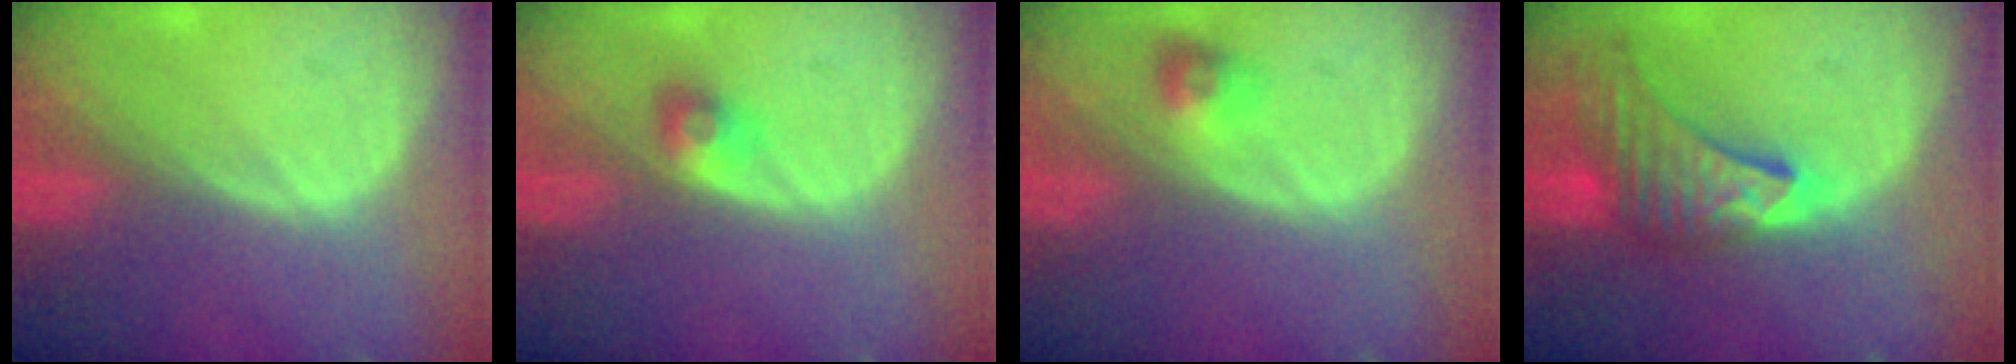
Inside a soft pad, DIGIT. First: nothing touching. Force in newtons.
{"total": 2.5, "press": 2.2, "slide": 1.2}
{"total": 2.9, "press": 2.6, "slide": 1.2}
{"total": 8.6, "press": 8.3, "slide": 2.1}